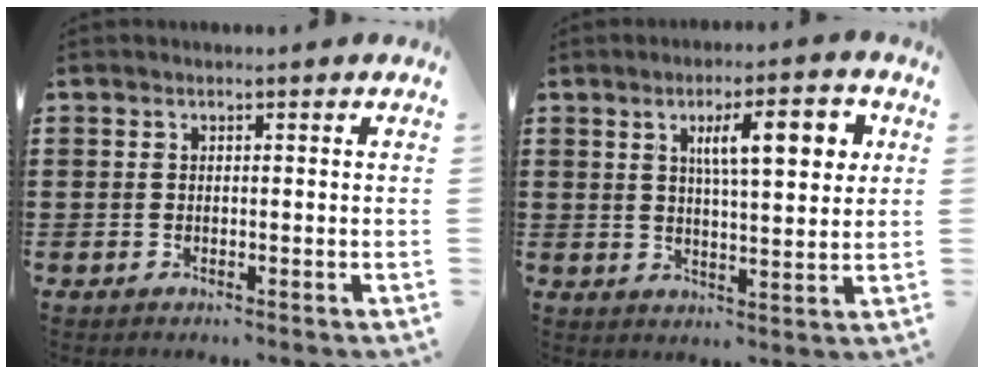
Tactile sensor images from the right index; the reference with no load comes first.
{"total": 8.6, "force": [3.0, 2.4, 7.7], "torque": [-0.130, 0.000, 0.044]}